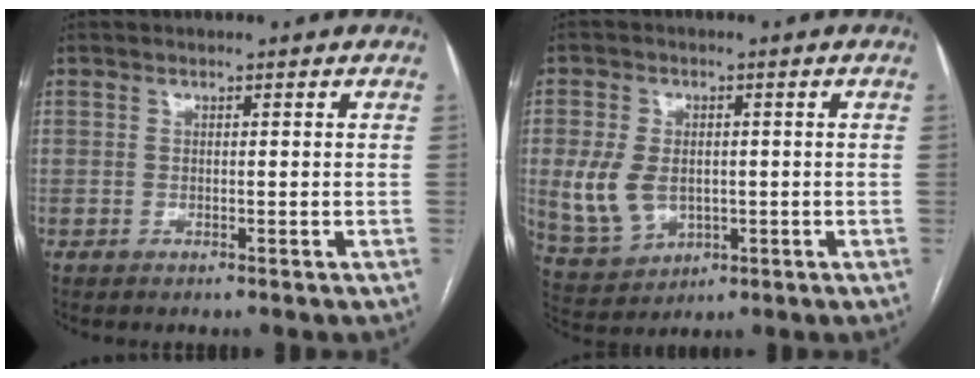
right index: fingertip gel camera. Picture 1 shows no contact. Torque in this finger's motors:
{"motor_torque": [0.31, -0.09, 0.28, 0.10]}